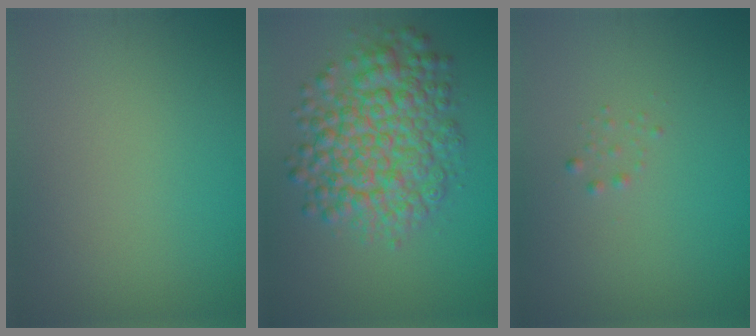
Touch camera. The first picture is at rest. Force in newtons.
{"total": 7.8, "press": 7.8, "slide": 0.2}
{"total": 0.6, "press": 0.6, "slide": 0.0}